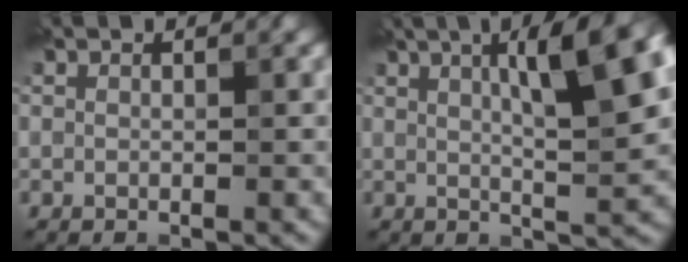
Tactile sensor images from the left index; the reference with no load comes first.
{"total": 10.6, "force": [3.4, 2.8, 9.6], "torque": [-0.114, 0.020, 0.049]}